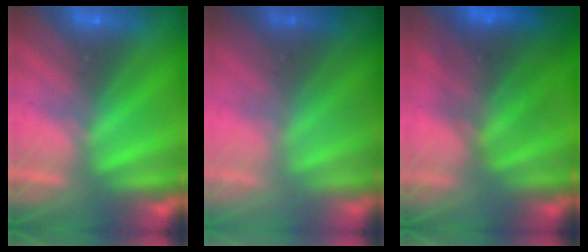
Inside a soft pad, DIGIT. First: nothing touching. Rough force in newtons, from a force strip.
{"total": 2.4}
{"total": 7.2}